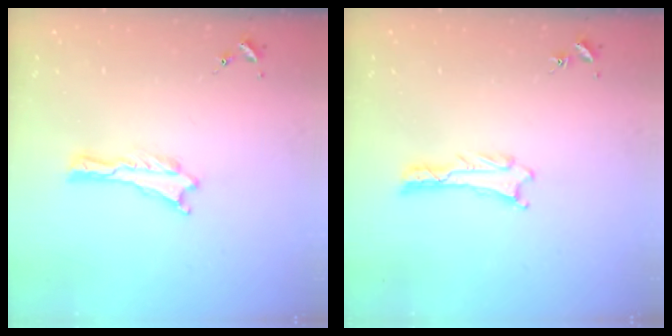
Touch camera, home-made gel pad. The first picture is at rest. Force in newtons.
{"total": 0.8, "press": 0.7, "slide": 0.1}